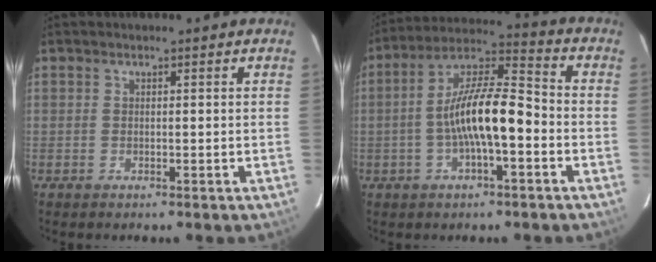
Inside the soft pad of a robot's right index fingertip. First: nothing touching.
{"total": 12.5, "force": [-3.1, 3.3, 11.6], "torque": [-0.218, 0.015, -0.058]}